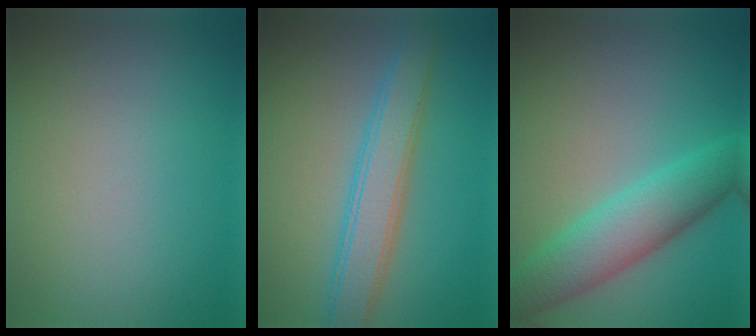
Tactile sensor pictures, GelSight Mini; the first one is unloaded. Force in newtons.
{"total": 4.5, "press": 4.5, "slide": 0.2}
{"total": 5.9, "press": 5.9, "slide": 0.1}